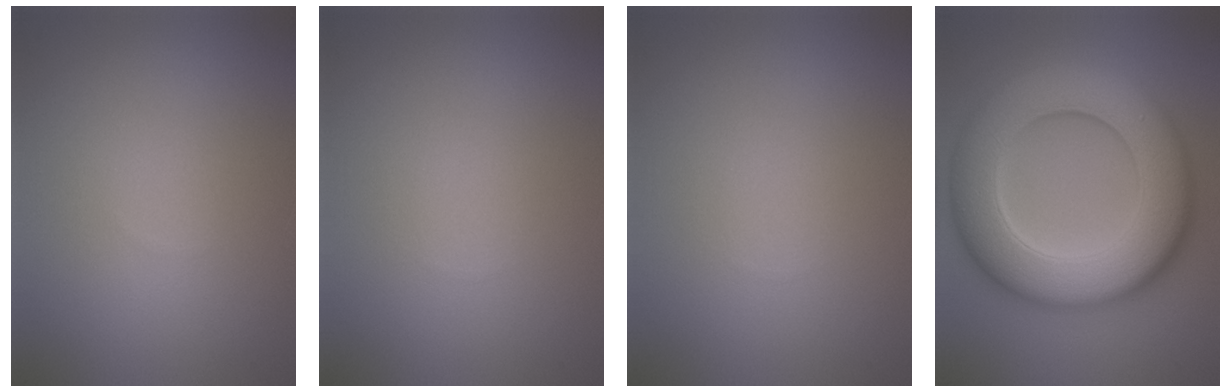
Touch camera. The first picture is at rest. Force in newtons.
{"total": 0.0}
{"total": 0.0}
{"total": 12.4, "press": 12.4, "slide": 0.9}